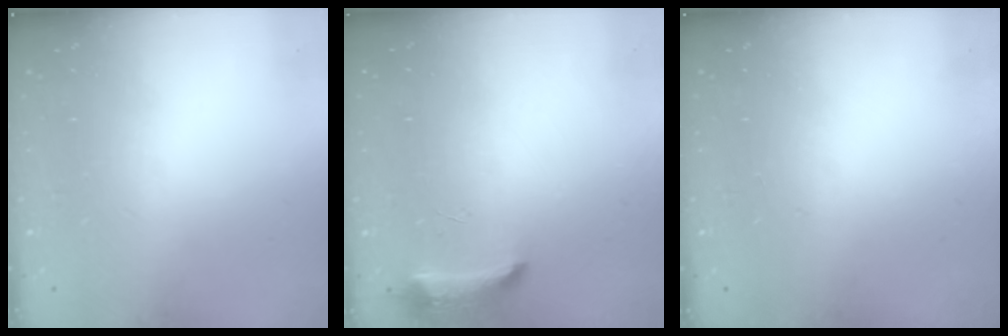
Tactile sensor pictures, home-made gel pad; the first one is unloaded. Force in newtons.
{"total": 16.0, "press": 10.0, "slide": 12.4}
{"total": 0.0}